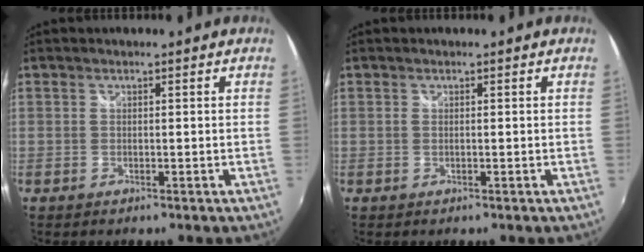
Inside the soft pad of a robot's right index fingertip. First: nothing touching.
{"total": 0.0}